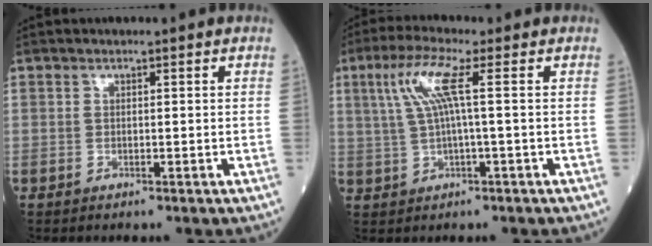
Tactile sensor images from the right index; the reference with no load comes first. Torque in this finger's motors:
{"motor_torque": [-0.01, 0.04, 0.45, 0.14]}